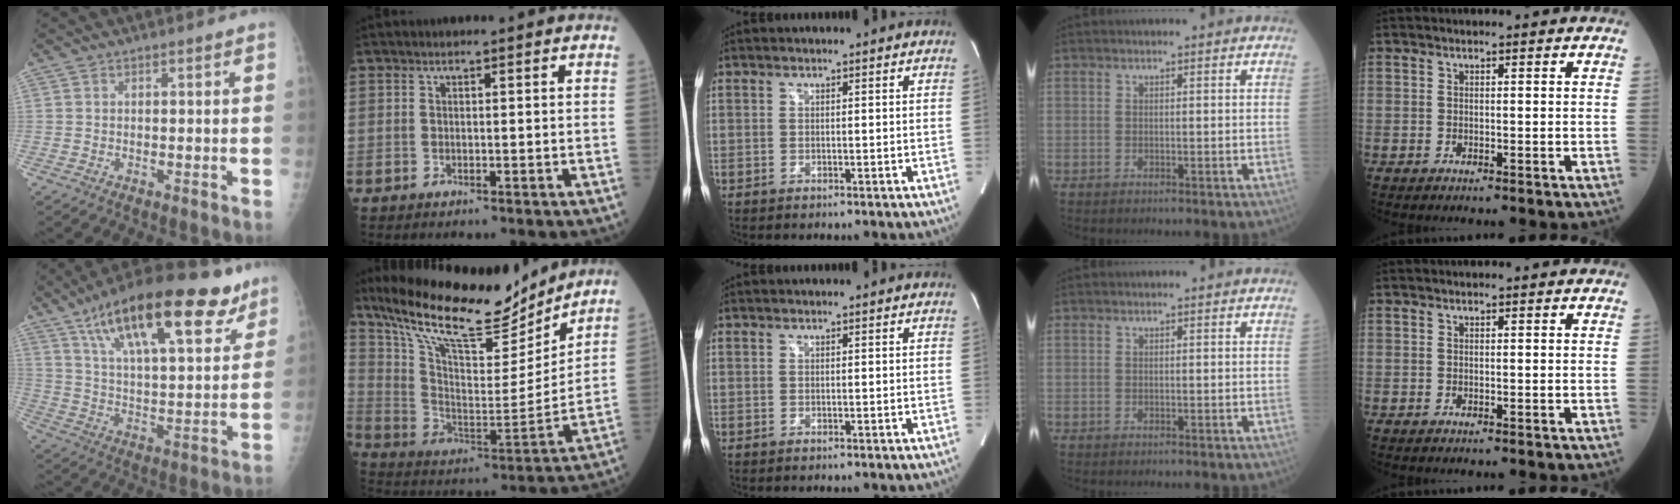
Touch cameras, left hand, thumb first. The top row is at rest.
{"thumb": {"total": 26.6, "force": [15.9, 9.4, 19.2], "torque": [-0.281, -0.032, 0.256]}, "index": {"total": 22.0, "force": [18.7, 4.4, 10.7], "torque": [-0.199, -0.011, 0.314]}}